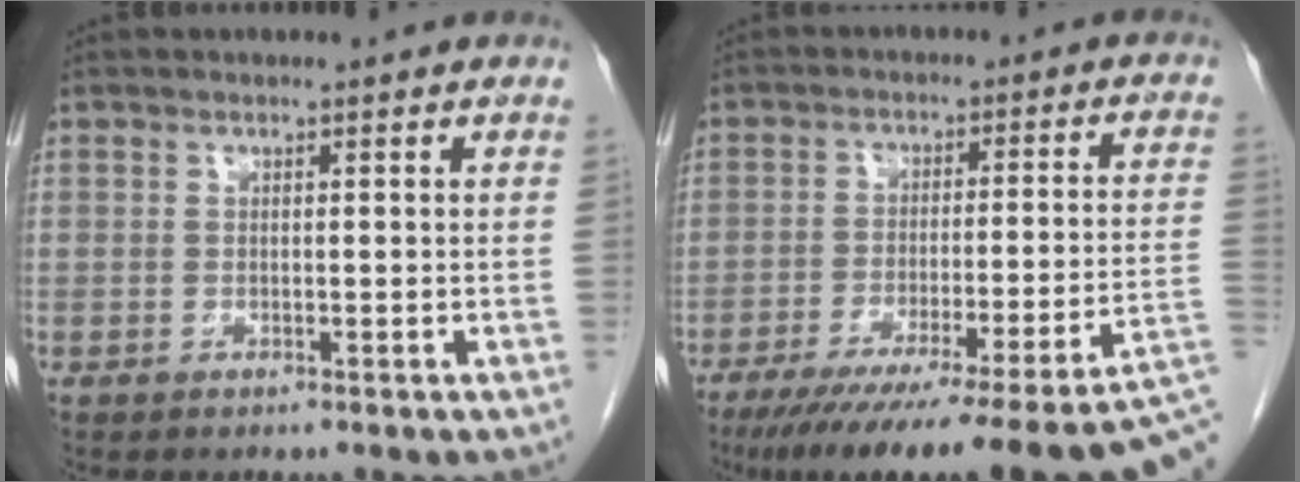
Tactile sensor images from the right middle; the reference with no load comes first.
{"total": 22.5, "force": [-15.3, 0.9, 16.4], "torque": [-0.168, -0.012, -0.220]}